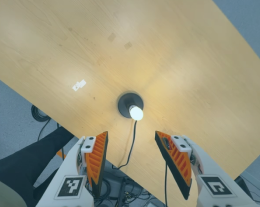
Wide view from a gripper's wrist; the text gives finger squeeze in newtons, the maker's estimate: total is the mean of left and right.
{"total": 0.0}